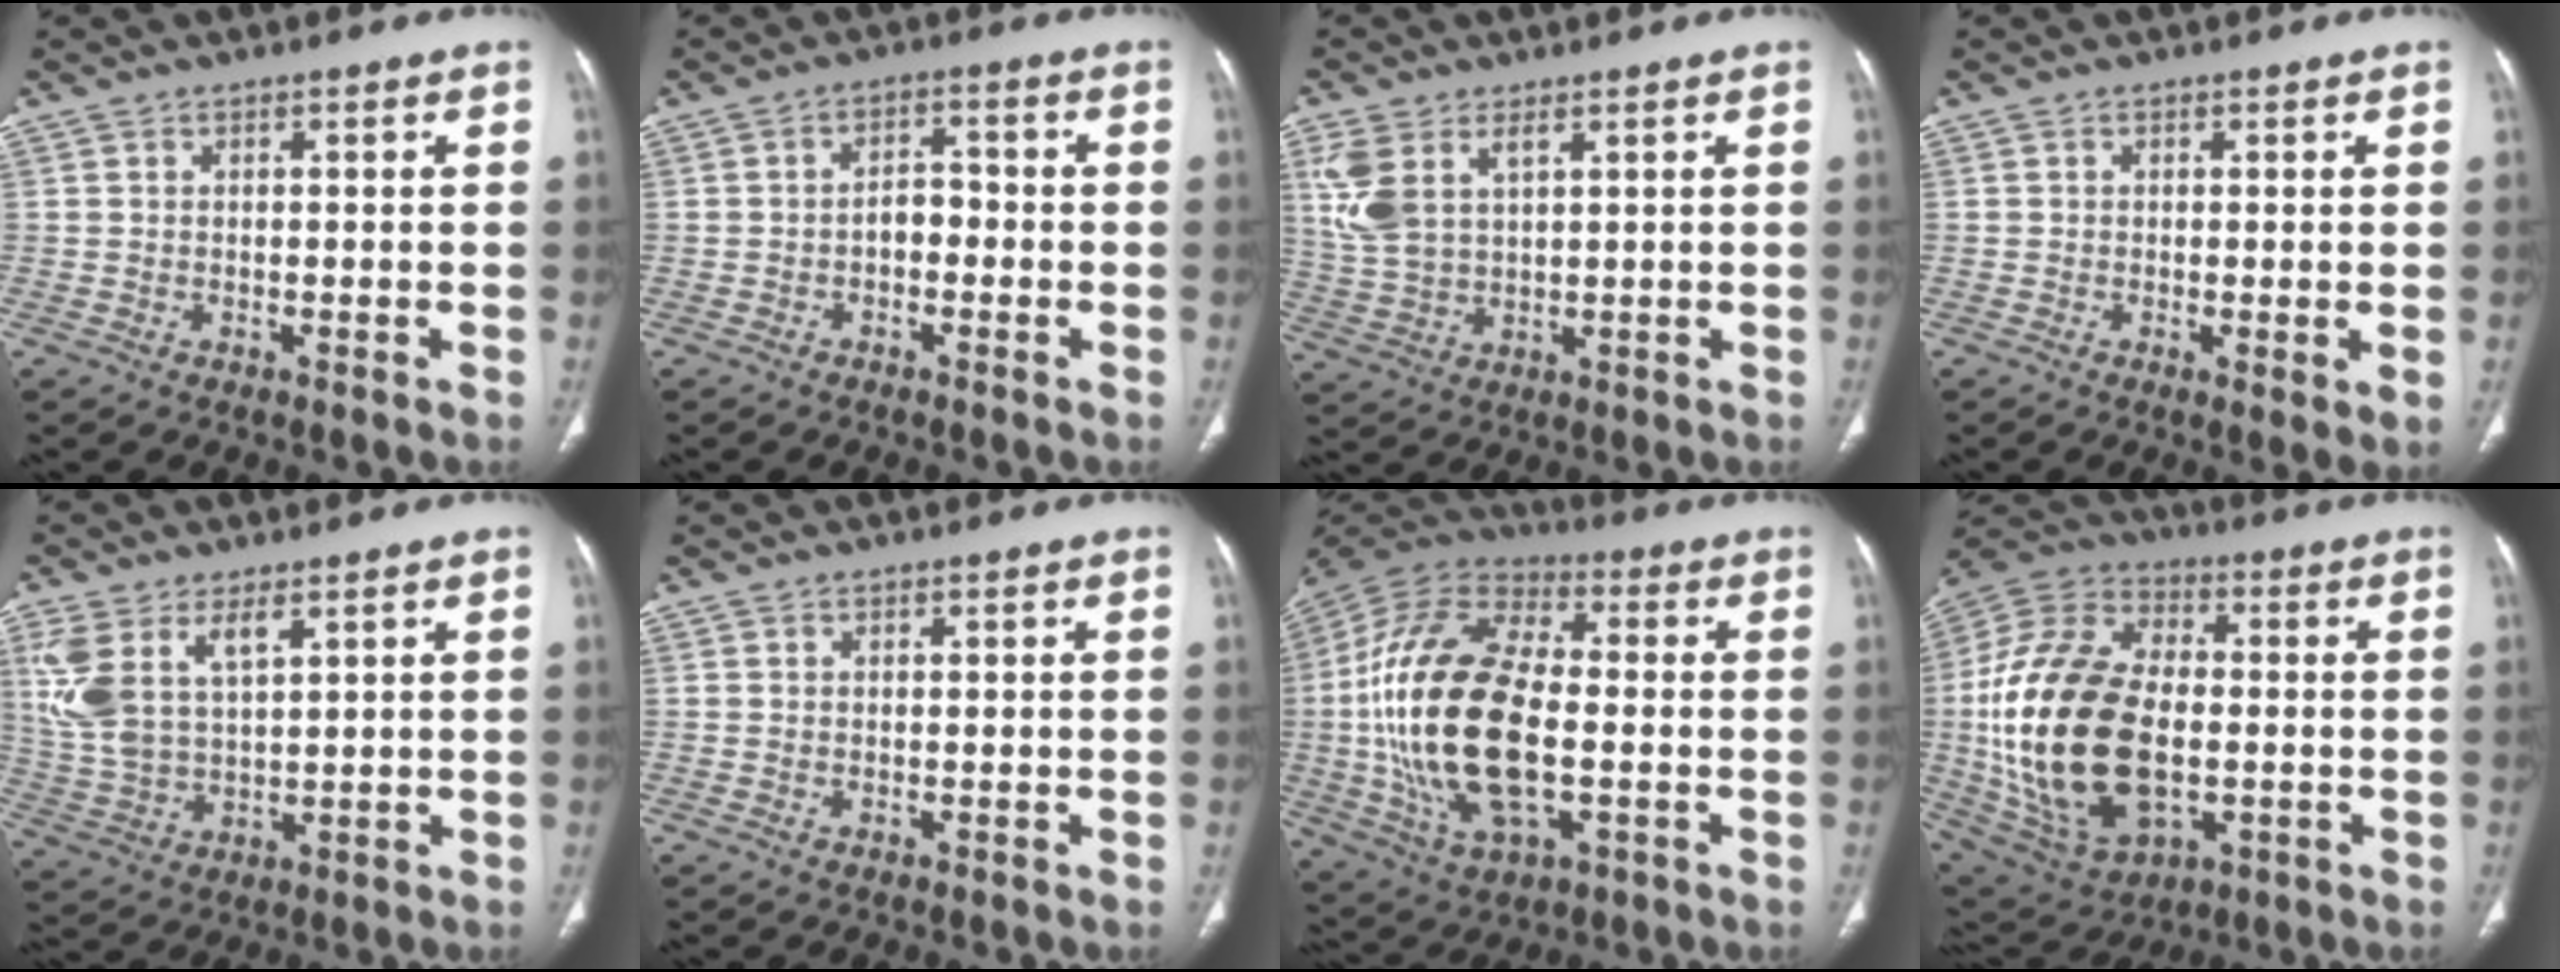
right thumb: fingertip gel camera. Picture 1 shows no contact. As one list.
[{"total": 3.3, "force": [-1.1, 2.1, 2.2], "torque": [-0.023, 0.021, -0.026]}, {"total": 8.6, "force": [3.7, 4.6, 6.2], "torque": [-0.137, -0.002, 0.084]}, {"total": 2.7, "force": [-0.2, 0.7, 2.6], "torque": [-0.046, -0.013, -0.007]}, {"total": 10.6, "force": [4.7, 5.2, 8.0], "torque": [-0.175, -0.009, 0.105]}, {"total": 0.0}, {"total": 26.3, "force": [-2.1, 13.4, 22.6], "torque": [-0.464, 0.008, -0.035]}, {"total": 28.3, "force": [-2.4, 16.8, 22.6], "torque": [-0.452, 0.004, -0.024]}]